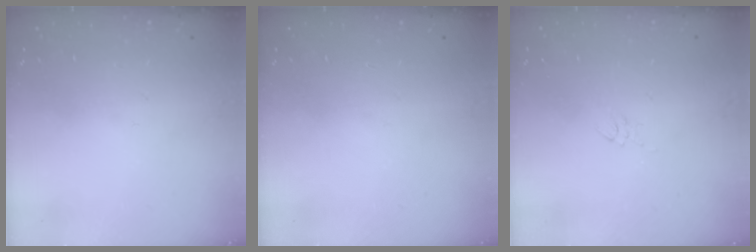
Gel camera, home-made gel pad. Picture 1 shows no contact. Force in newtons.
{"total": 0.0}
{"total": 2.7, "press": 2.7, "slide": 0.5}